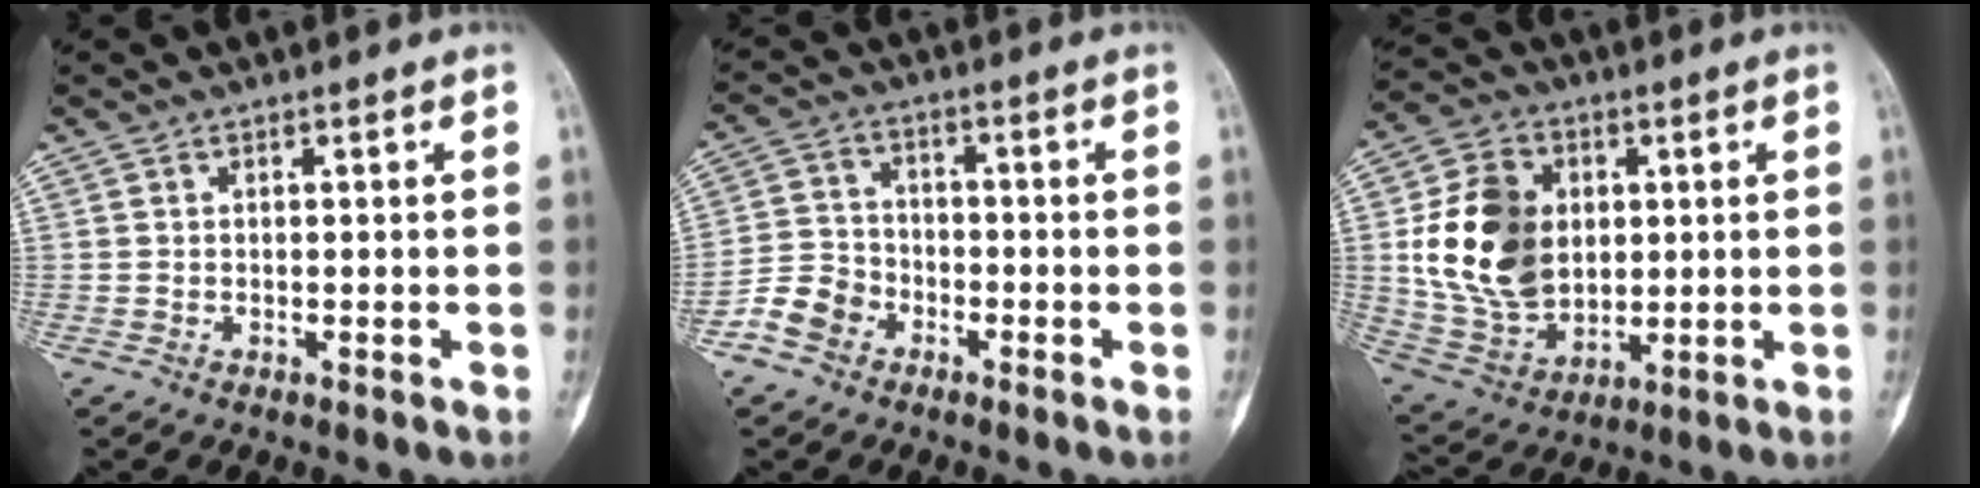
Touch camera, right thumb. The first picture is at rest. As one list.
[{"total": 6.2, "force": [-3.7, 4.7, 1.8], "torque": [-0.022, 0.026, -0.076]}, {"total": 18.2, "force": [2.2, 13.4, 12.0], "torque": [-0.192, -0.006, 0.053]}]